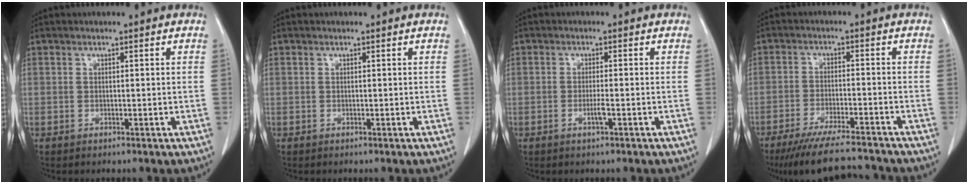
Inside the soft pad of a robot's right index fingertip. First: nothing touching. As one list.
[{"total": 0.0}, {"total": 1.8, "force": [-0.8, 0.0, 1.7], "torque": [-0.034, -0.002, -0.016]}, {"total": 13.7, "force": [-12.3, 1.3, 5.7], "torque": [-0.098, -0.018, -0.187]}]